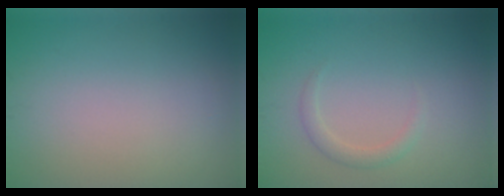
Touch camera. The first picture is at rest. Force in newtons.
{"total": 1.4, "press": 1.4, "slide": 0.1}